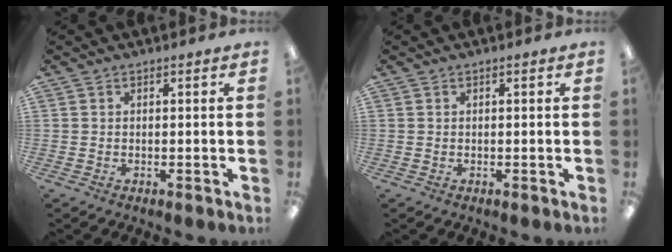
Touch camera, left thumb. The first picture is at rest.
{"total": 0.0}